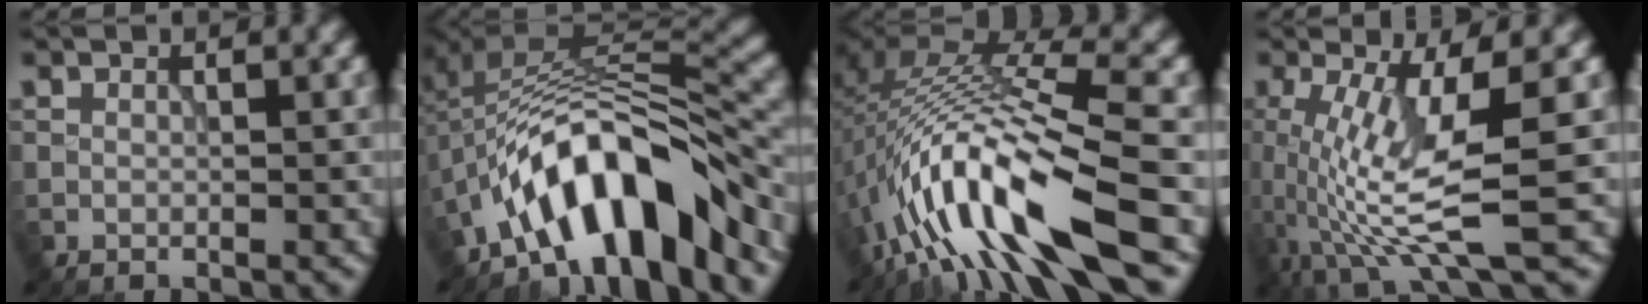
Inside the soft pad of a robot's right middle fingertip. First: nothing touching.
{"total": 11.8, "force": [-6.7, 4.4, 8.7], "torque": [-0.126, 0.013, -0.119]}
{"total": 13.7, "force": [-4.9, 3.7, 12.2], "torque": [-0.229, 0.016, -0.078]}
{"total": 8.2, "force": [-1.4, 1.9, 7.9], "torque": [-0.163, -0.010, -0.024]}